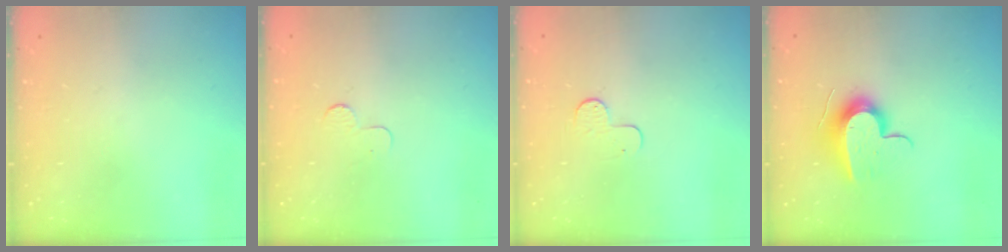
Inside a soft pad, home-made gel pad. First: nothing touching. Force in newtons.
{"total": 2.3, "press": 2.3, "slide": 0.2}
{"total": 5.0, "press": 5.0, "slide": 0.4}
{"total": 12.4, "press": 12.4, "slide": 0.4}